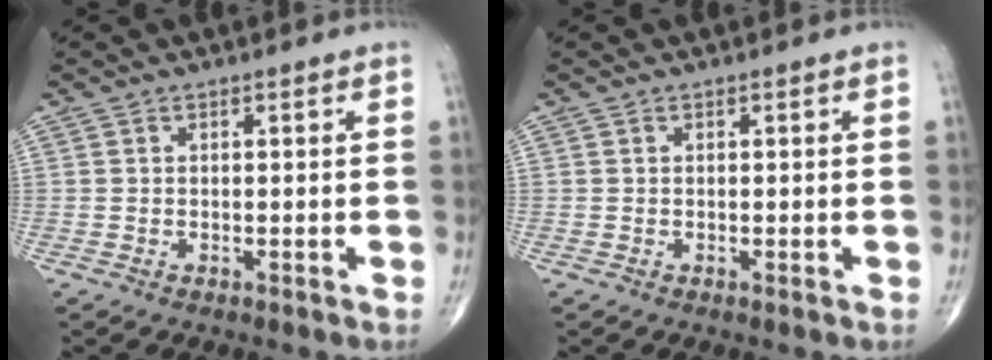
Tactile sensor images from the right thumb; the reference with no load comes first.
{"total": 0.0}